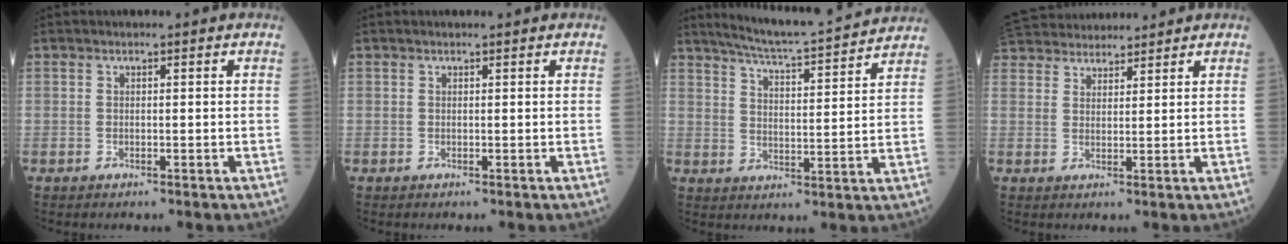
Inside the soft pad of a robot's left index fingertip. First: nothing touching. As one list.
[{"total": 0.8, "force": [0.7, -0.1, 0.3], "torque": [-0.009, 0.005, 0.013]}, {"total": 15.1, "force": [14.0, 0.0, 5.7], "torque": [-0.101, 0.002, 0.197]}, {"total": 11.0, "force": [10.1, 3.1, 2.7], "torque": [-0.060, 0.045, 0.173]}]